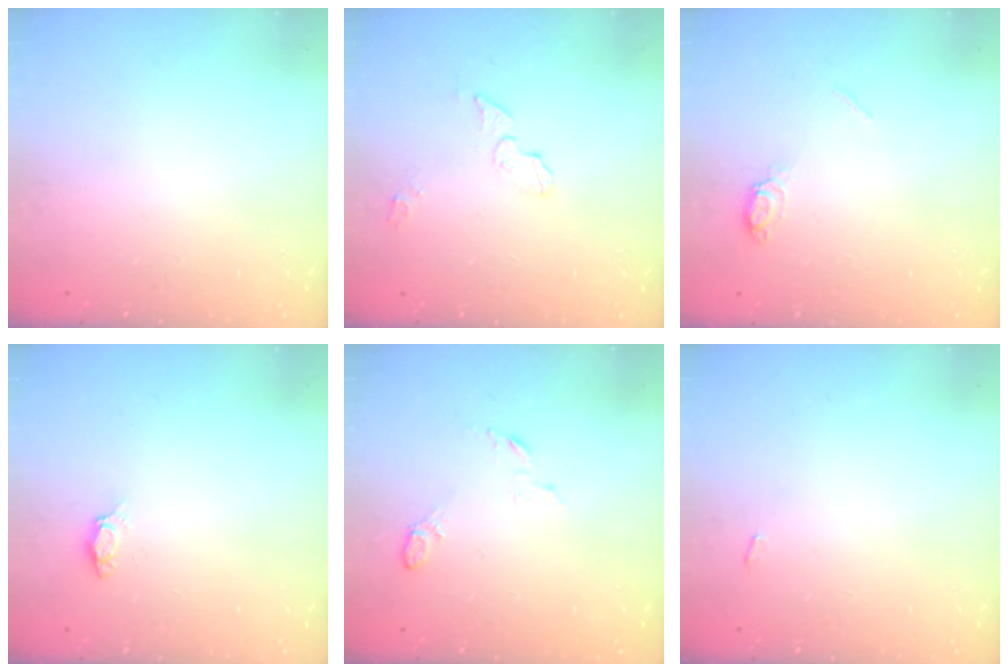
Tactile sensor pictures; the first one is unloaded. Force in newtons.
{"total": 4.5, "press": 4.5, "slide": 0.2}
{"total": 5.6, "press": 5.5, "slide": 0.6}
{"total": 3.2, "press": 3.2, "slide": 0.4}
{"total": 4.1, "press": 4.0, "slide": 0.9}
{"total": 2.2, "press": 2.2, "slide": 0.3}